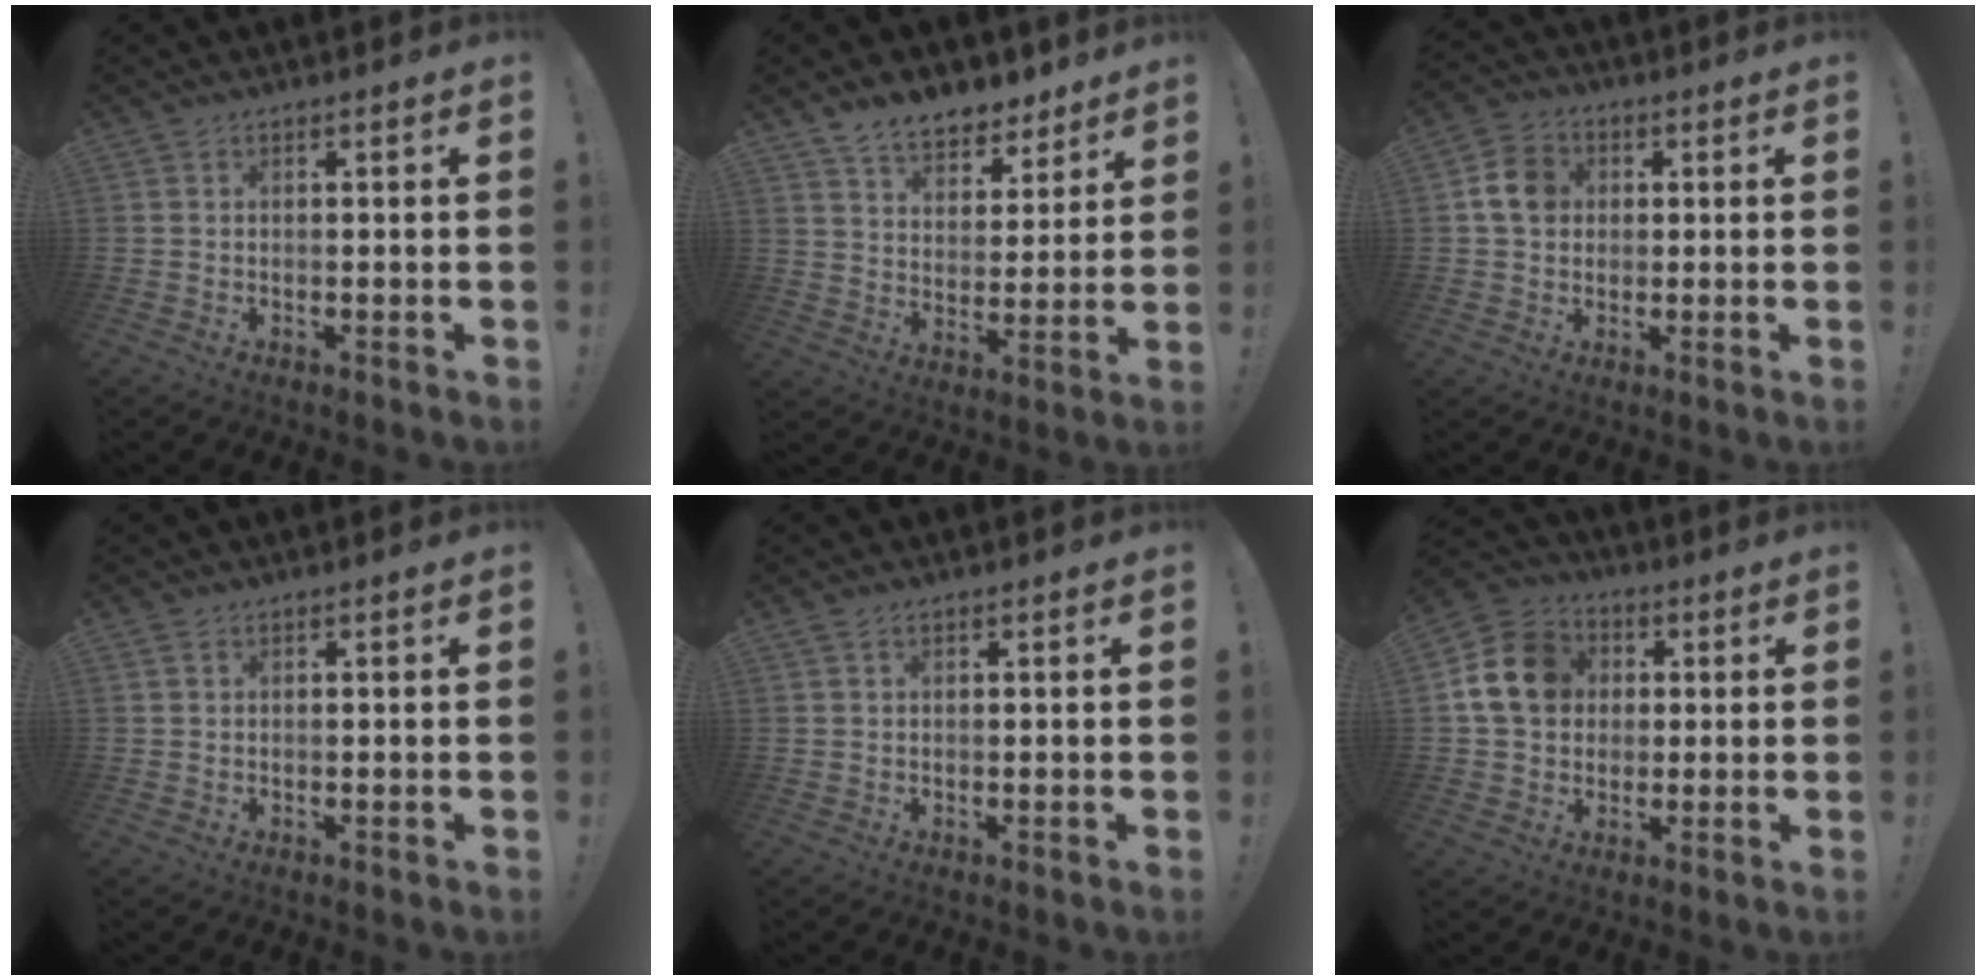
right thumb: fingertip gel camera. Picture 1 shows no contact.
{"total": 10.0, "force": [8.2, 5.0, 2.9], "torque": [-0.046, -0.061, 0.156]}
{"total": 8.2, "force": [1.4, 6.9, 4.2], "torque": [-0.060, 0.012, 0.031]}
{"total": 0.8, "force": [0.5, 0.5, 0.3], "torque": [-0.002, -0.002, 0.010]}
{"total": 1.2, "force": [0.7, 0.6, 0.7], "torque": [-0.009, -0.001, 0.011]}
{"total": 14.5, "force": [2.7, 12.1, 7.6], "torque": [-0.114, 0.008, 0.062]}